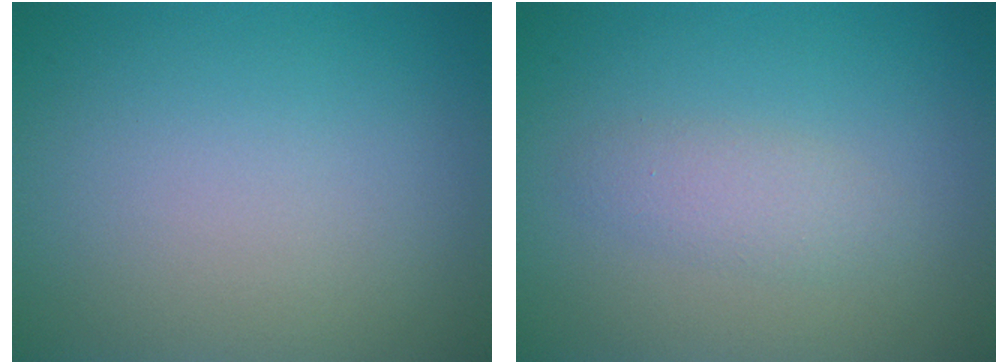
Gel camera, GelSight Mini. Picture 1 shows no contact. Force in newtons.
{"total": 1.8, "press": 1.8, "slide": 0.0}